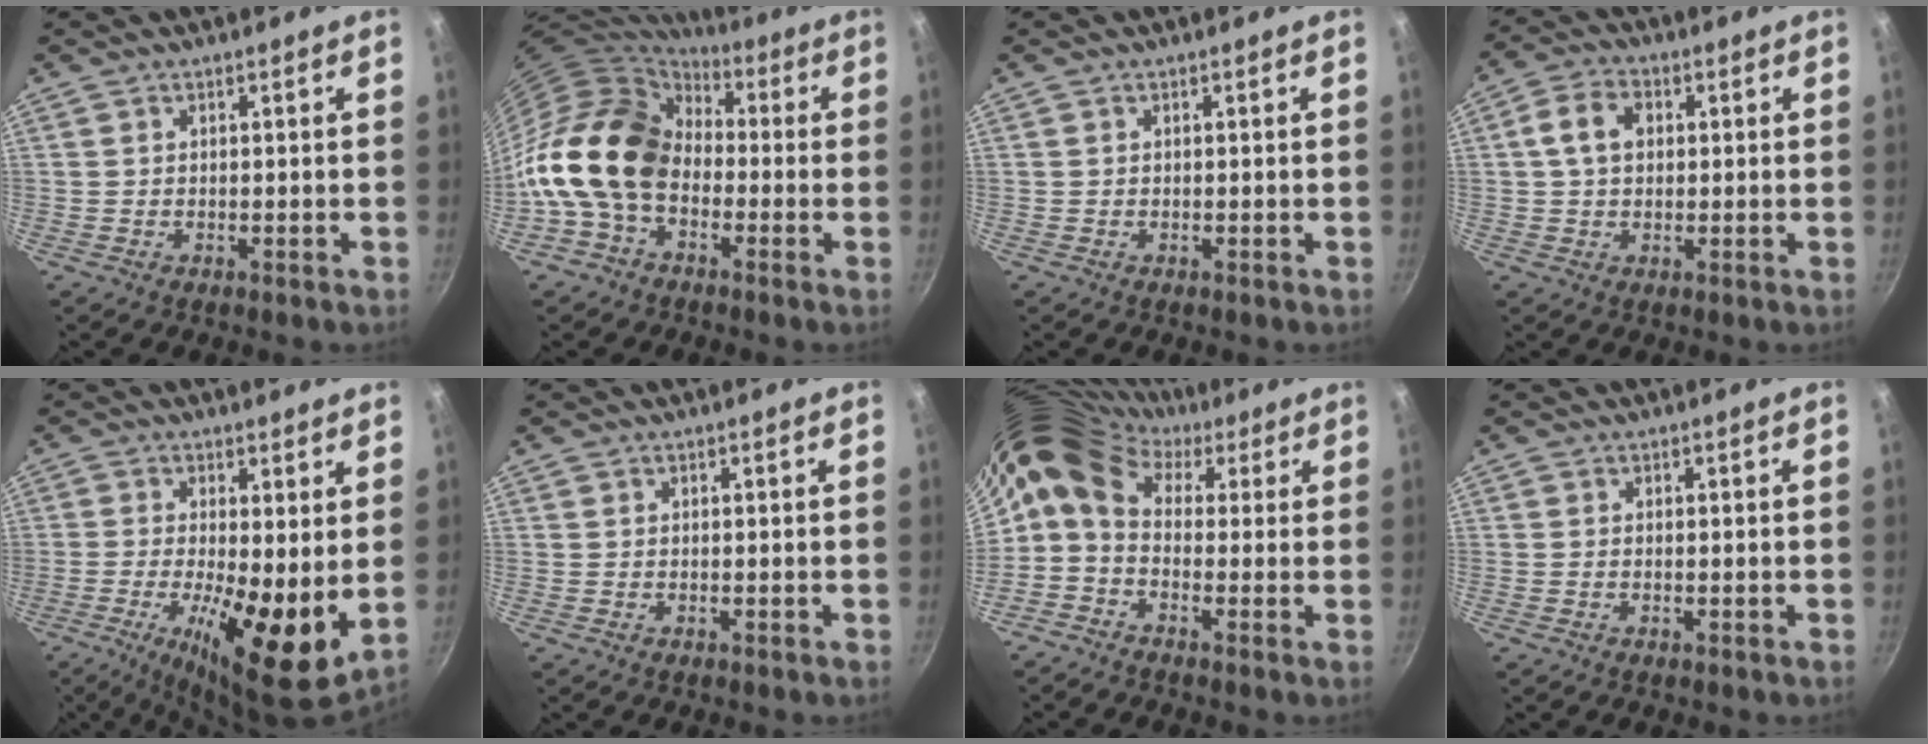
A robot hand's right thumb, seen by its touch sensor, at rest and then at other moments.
{"total": 18.1, "force": [-1.9, 13.0, 12.5], "torque": [-0.207, 0.042, -0.053]}
{"total": 0.0}
{"total": 7.0, "force": [1.3, 5.1, 4.6], "torque": [-0.071, 0.013, 0.014]}
{"total": 13.8, "force": [-1.3, 4.3, 13.1], "torque": [-0.207, -0.022, -0.019]}
{"total": 0.0}
{"total": 10.0, "force": [2.7, 7.3, 6.4], "torque": [-0.109, 0.020, 0.022]}
{"total": 0.0}